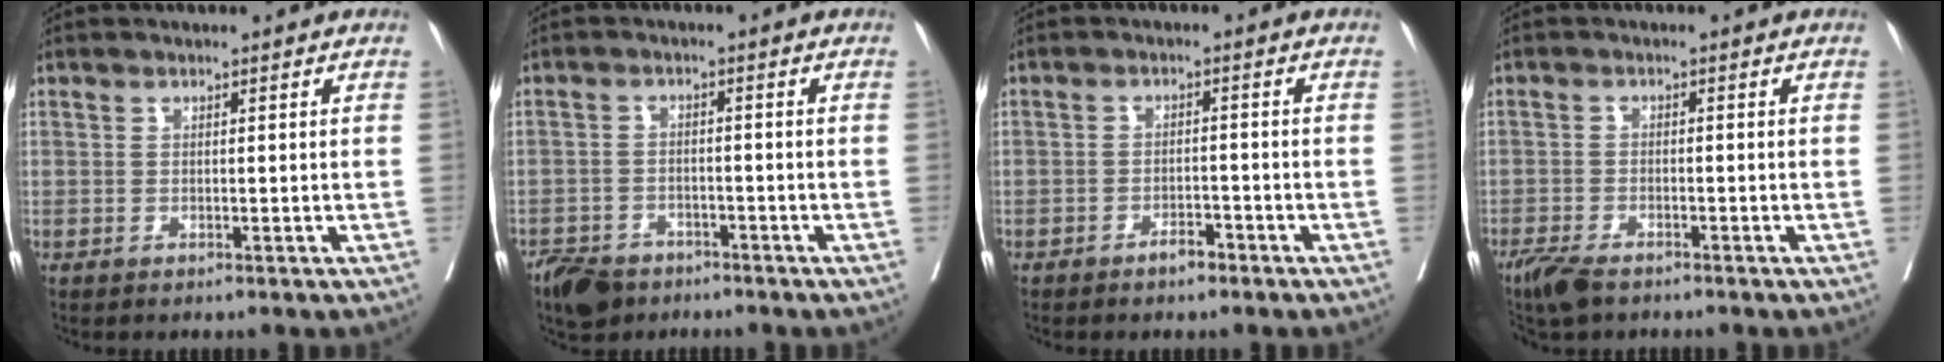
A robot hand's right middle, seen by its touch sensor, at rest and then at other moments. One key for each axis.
{"total": 5.7, "fx": -4.3, "fy": 3.2, "fz": 1.8, "tx": -0.034, "ty": 0.000, "tz": -0.076}
{"total": 2.5, "fx": -1.9, "fy": 0.8, "fz": 1.5, "tx": -0.025, "ty": 0.002, "tz": -0.030}
{"total": 4.4, "fx": -3.4, "fy": 1.4, "fz": 2.5, "tx": -0.050, "ty": -0.009, "tz": -0.060}